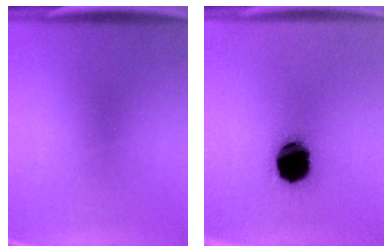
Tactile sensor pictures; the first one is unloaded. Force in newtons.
{"total": 16.7}